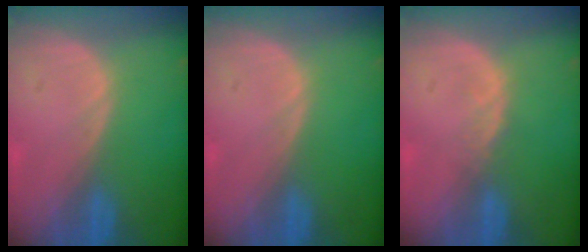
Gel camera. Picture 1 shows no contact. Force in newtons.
{"total": 0.0}
{"total": 1.1, "press": 1.1, "slide": 0.2}